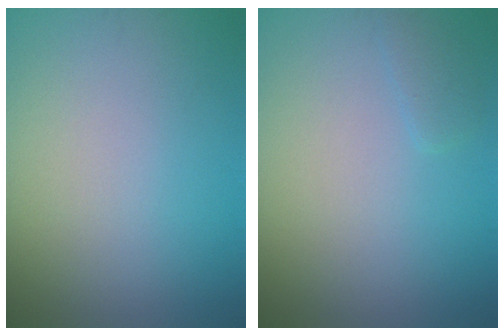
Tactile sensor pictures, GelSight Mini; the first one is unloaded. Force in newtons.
{"total": 1.0, "press": 1.0, "slide": 0.0}